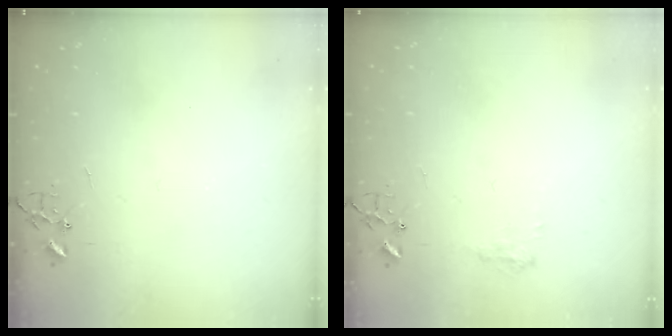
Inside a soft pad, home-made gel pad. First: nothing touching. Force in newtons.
{"total": 7.8, "press": 7.8, "slide": 0.7}